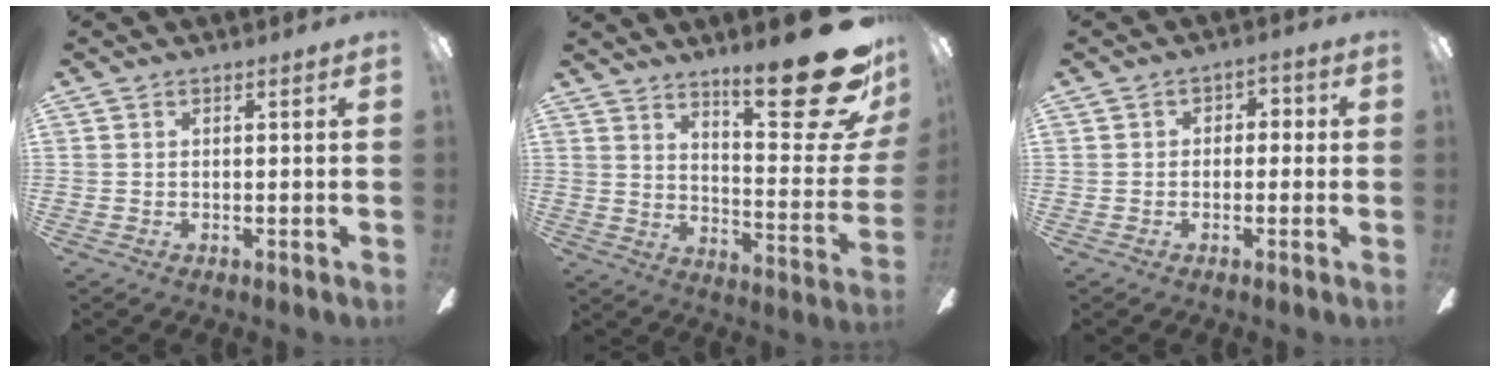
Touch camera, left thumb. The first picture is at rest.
{"total": 24.0, "force": [14.4, 6.1, 18.1], "torque": [-0.252, -0.107, 0.235]}
{"total": 2.6, "force": [-1.5, 1.9, 0.9], "torque": [-0.015, 0.015, -0.031]}